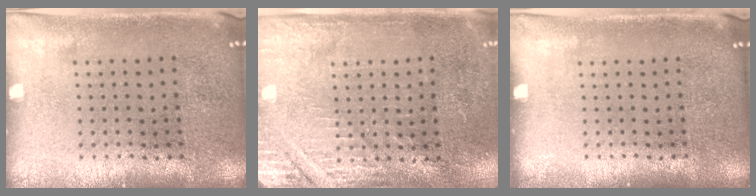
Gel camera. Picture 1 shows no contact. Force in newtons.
{"total": 2.8, "press": 2.8, "slide": 0.5}
{"total": 0.0}